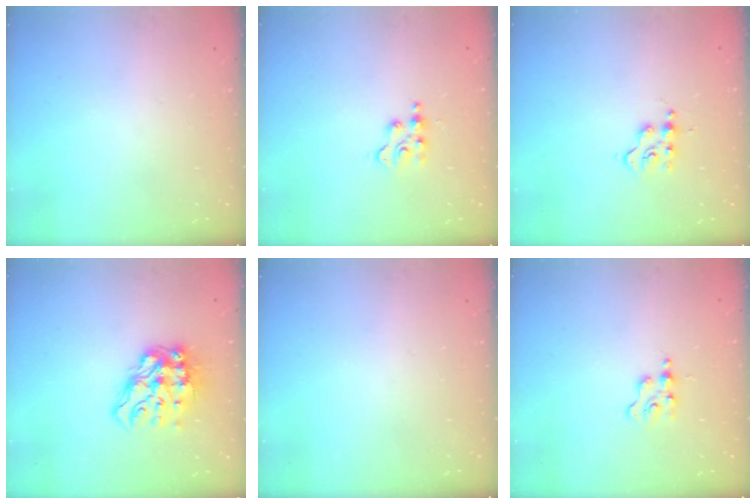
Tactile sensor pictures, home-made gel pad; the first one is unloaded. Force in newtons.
{"total": 3.8, "press": 3.8, "slide": 0.5}
{"total": 3.5, "press": 3.5, "slide": 0.4}
{"total": 14.1, "press": 14.0, "slide": 2.0}
{"total": 0.0}
{"total": 1.3, "press": 1.3, "slide": 0.2}